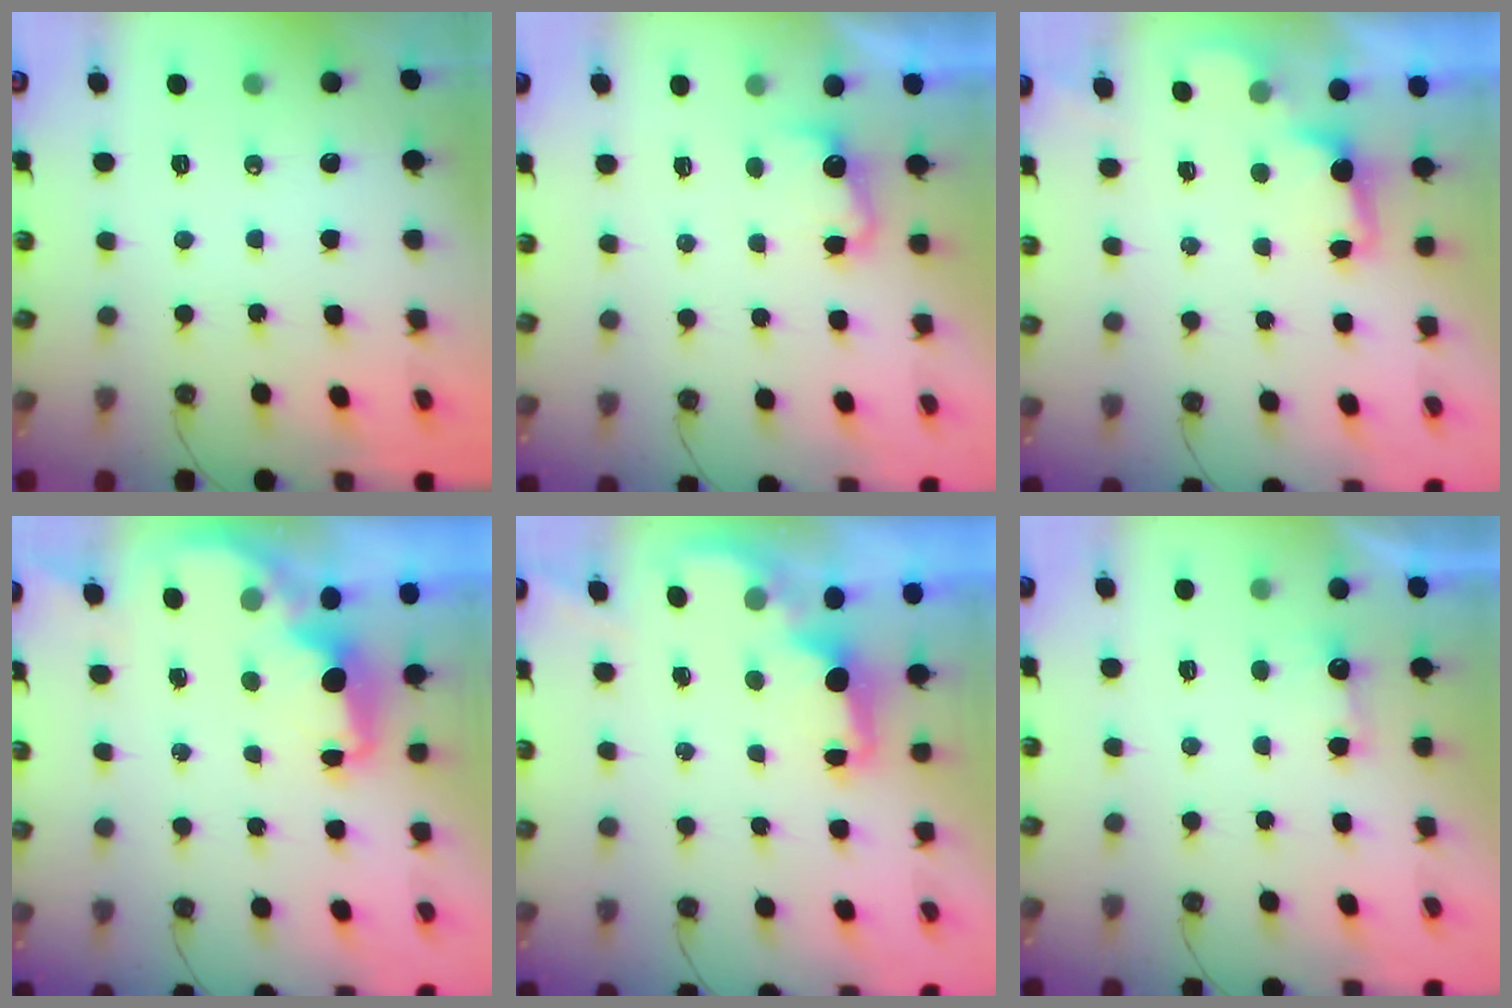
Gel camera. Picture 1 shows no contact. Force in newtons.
{"total": 3.9, "press": 3.7, "slide": 1.1}
{"total": 1.8, "press": 1.5, "slide": 1.0}
{"total": 2.8, "press": 2.7, "slide": 0.9}
{"total": 1.7, "press": 1.5, "slide": 0.6}
{"total": 2.3, "press": 2.2, "slide": 0.8}